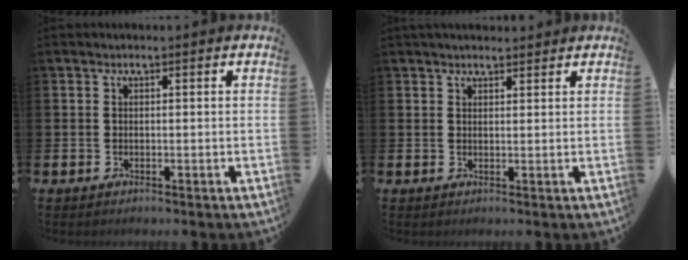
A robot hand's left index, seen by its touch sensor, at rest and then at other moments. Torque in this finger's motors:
{"motor_torque": [0.90, -1.02, 0.11, 0.10]}